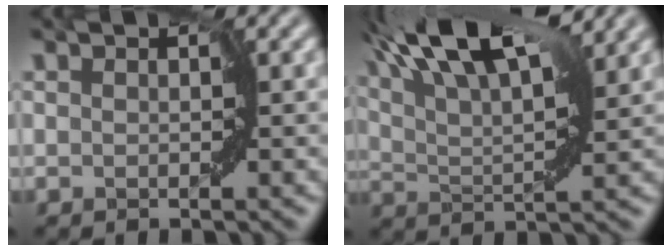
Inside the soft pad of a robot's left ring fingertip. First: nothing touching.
{"total": 9.7, "force": [6.6, 2.4, 6.7], "torque": [-0.119, 0.030, 0.109]}